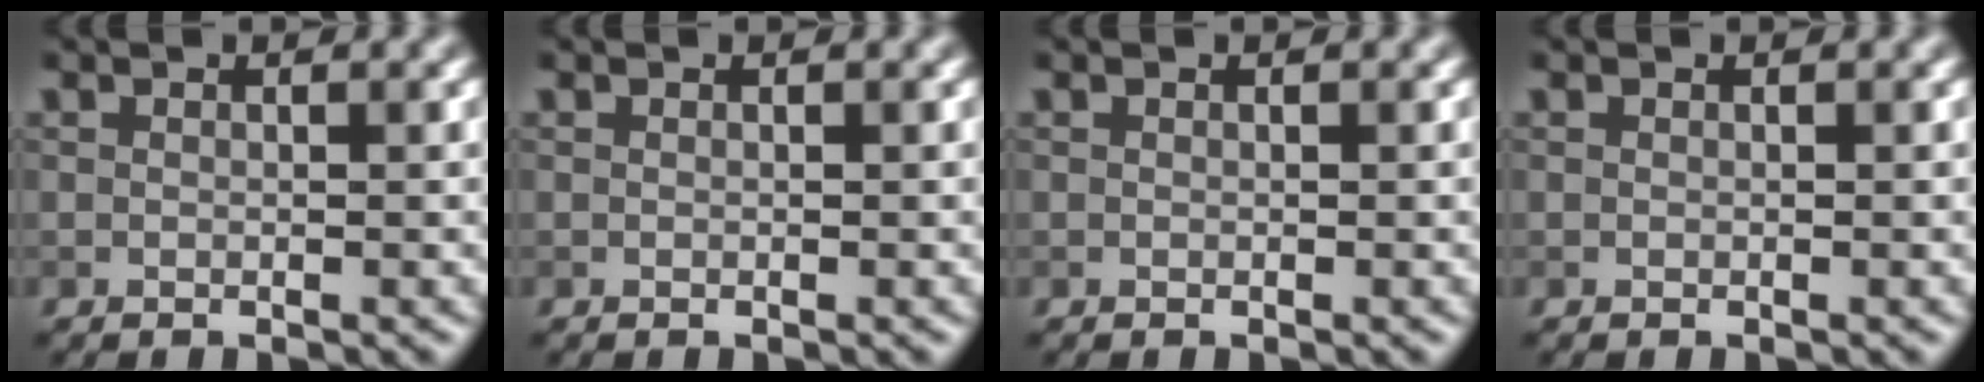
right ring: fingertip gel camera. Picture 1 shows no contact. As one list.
[{"total": 0.0}, {"total": 0.0}, {"total": 0.0}]